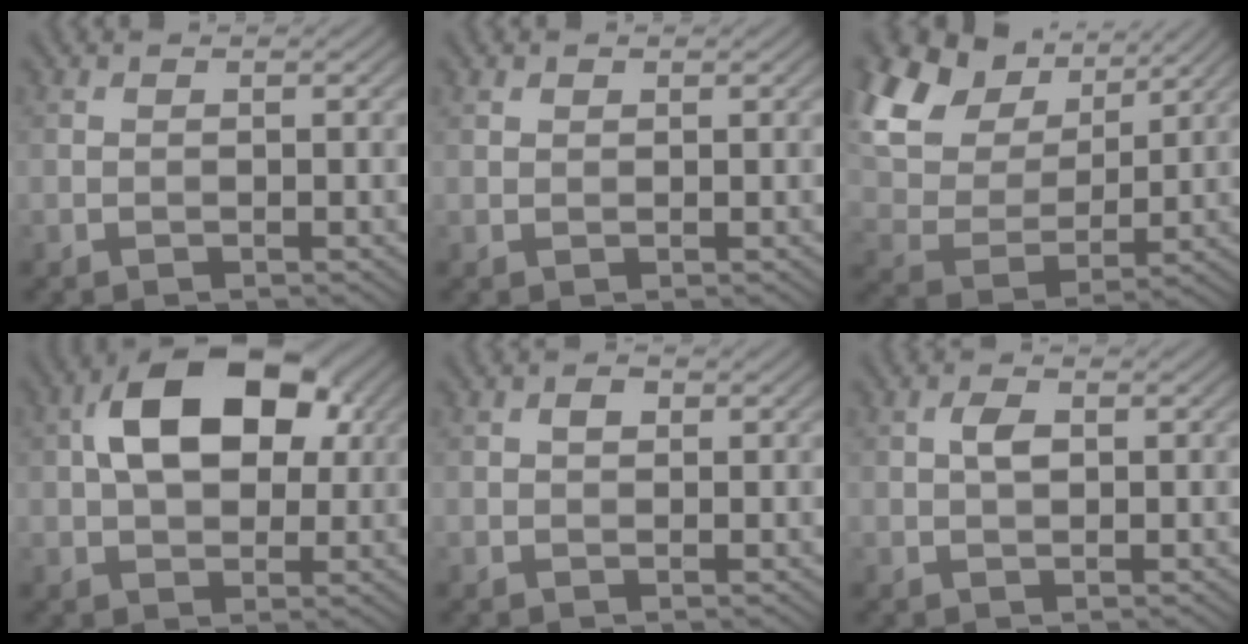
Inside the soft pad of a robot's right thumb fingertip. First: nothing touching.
{"total": 0.9, "force": [0.6, 0.6, 0.2], "torque": [-0.005, 0.000, 0.012]}
{"total": 15.5, "force": [8.7, 9.6, 8.6], "torque": [-0.250, 0.039, 0.153]}
{"total": 12.2, "force": [2.8, 7.4, 9.3], "torque": [-0.162, 0.018, 0.039]}
{"total": 1.2, "force": [0.3, 0.9, 0.8], "torque": [-0.013, 0.001, 0.002]}
{"total": 2.1, "force": [0.3, 1.1, 1.7], "torque": [-0.034, 0.004, 0.003]}